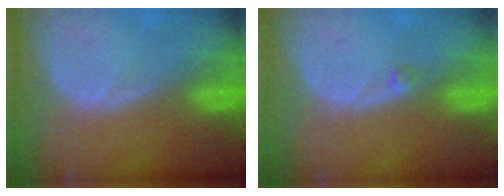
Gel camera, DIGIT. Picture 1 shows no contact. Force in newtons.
{"total": 1.0, "press": 0.8, "slide": 0.5}